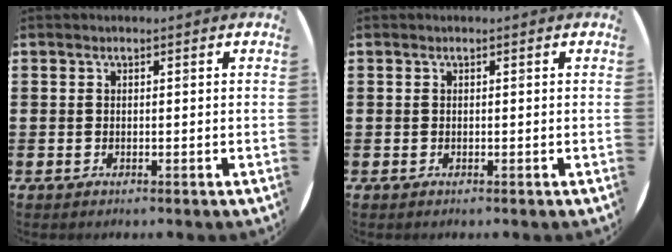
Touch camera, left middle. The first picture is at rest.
{"total": 0.0}